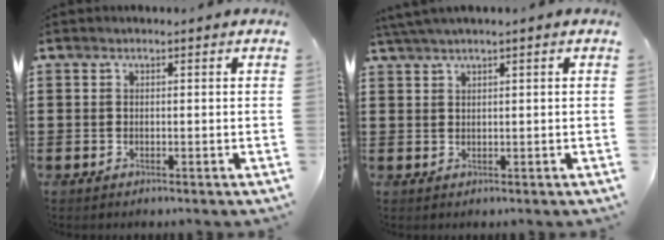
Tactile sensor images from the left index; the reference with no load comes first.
{"total": 1.5, "force": [0.9, -0.3, 1.1], "torque": [-0.020, -0.004, 0.017]}